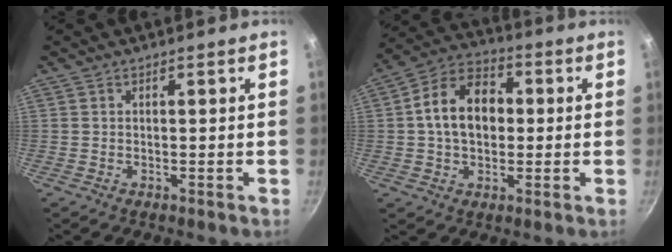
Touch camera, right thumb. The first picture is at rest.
{"total": 12.7, "force": [0.7, 9.0, 8.9], "torque": [-0.117, 0.026, -0.003]}